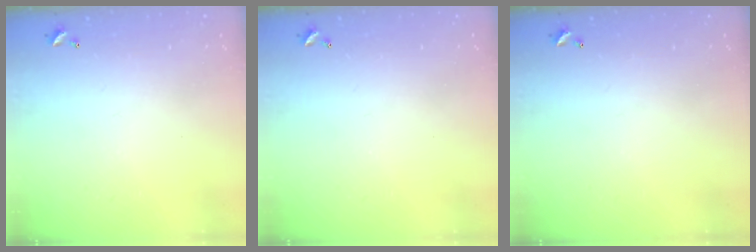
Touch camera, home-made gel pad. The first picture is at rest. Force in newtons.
{"total": 0.0}
{"total": 0.0}